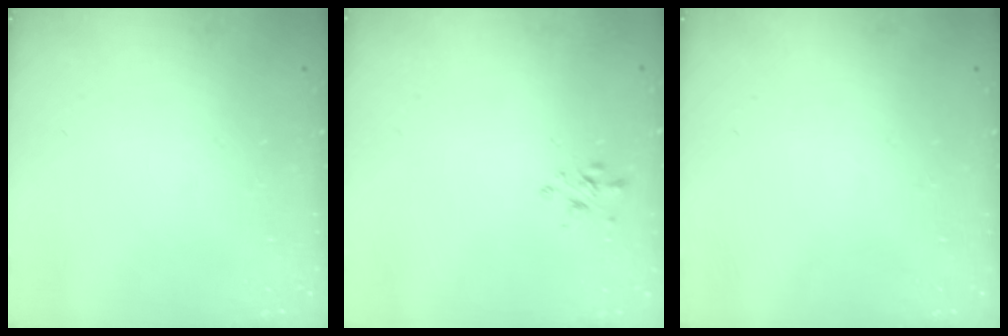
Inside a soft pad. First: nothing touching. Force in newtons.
{"total": 2.3, "press": 2.2, "slide": 0.3}
{"total": 0.0}